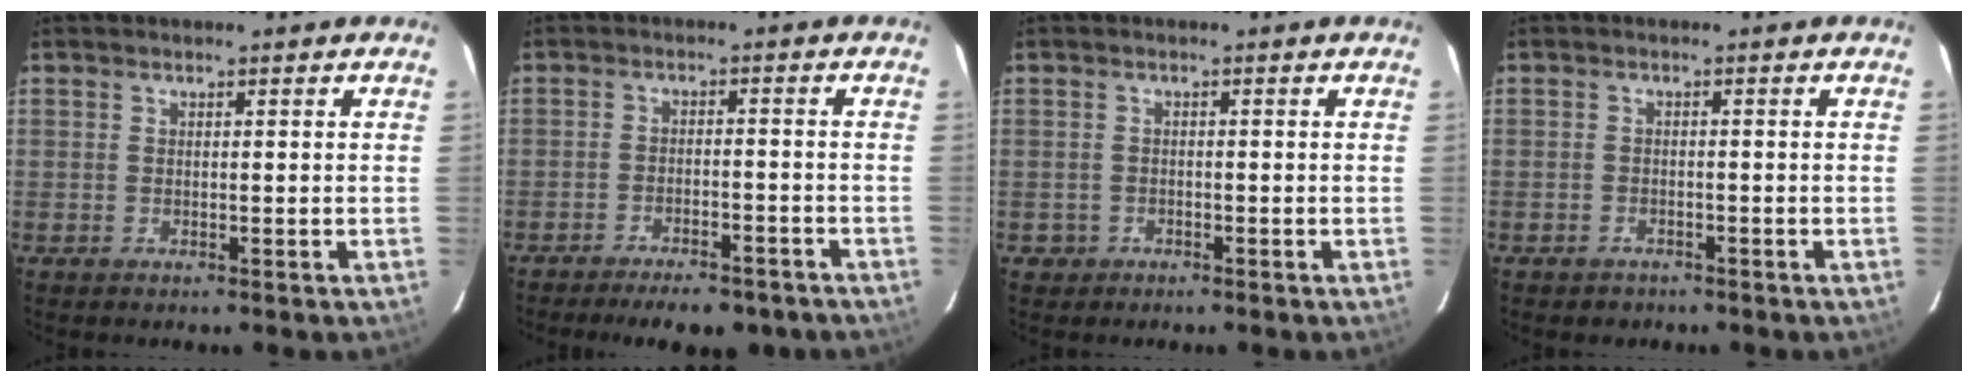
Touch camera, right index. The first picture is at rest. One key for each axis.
{"total": 11.8, "fx": -9.6, "fy": 4.0, "fz": 5.6, "tx": -0.118, "ty": -0.009, "tz": -0.126}
{"total": 1.8, "fx": -0.9, "fy": 1.6, "fz": 0.1, "tx": -0.008, "ty": 0.005, "tz": -0.010}
{"total": 2.0, "fx": -1.4, "fy": 1.4, "fz": 0.1, "tx": -0.010, "ty": 0.004, "tz": -0.019}